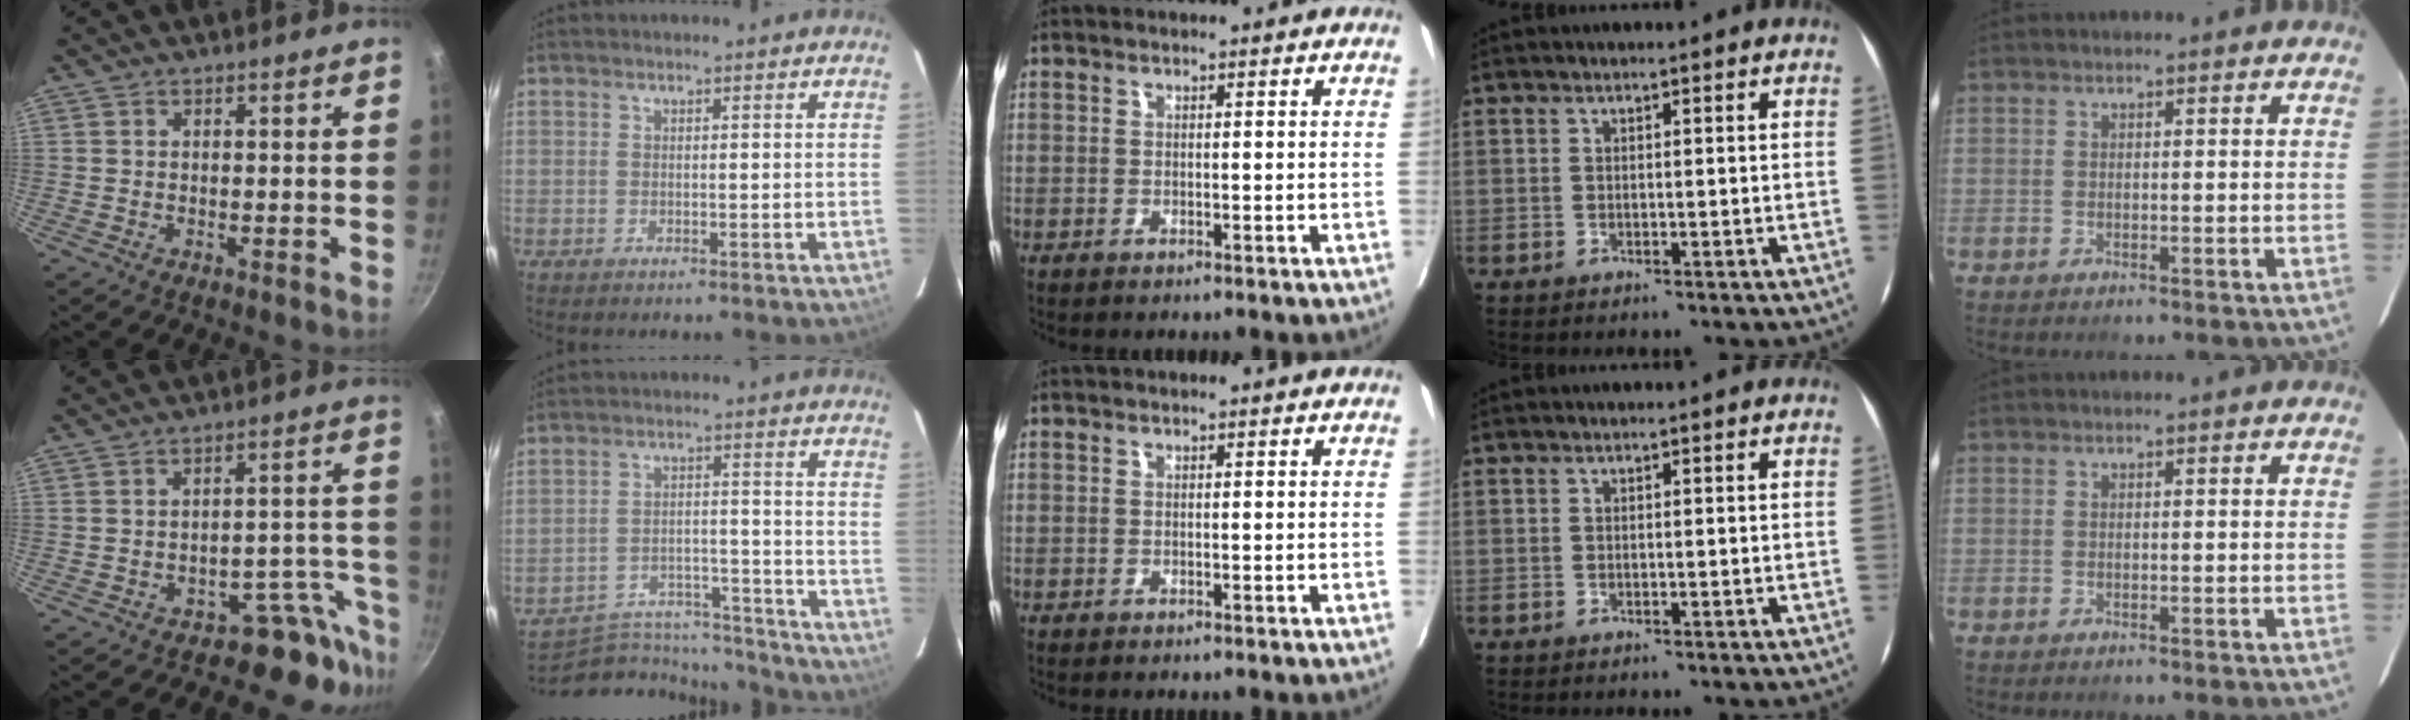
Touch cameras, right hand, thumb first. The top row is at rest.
{"thumb": {"total": 7.9, "force": [-6.7, 3.9, 1.6], "torque": [0.059, 0.084, -0.099]}, "index": {"total": 13.9, "force": [-13.3, 3.5, 2.2], "torque": [-0.054, 0.022, -0.191]}}